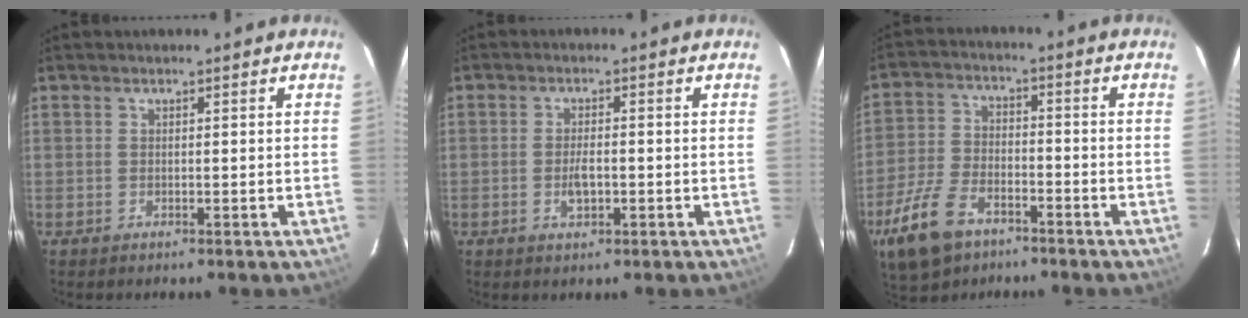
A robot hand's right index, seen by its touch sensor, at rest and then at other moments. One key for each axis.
{"total": 3.5, "fx": -1.0, "fy": 1.5, "fz": 3.0, "tx": -0.059, "ty": -0.001, "tz": -0.015}
{"total": 12.8, "fx": -7.9, "fy": 7.0, "fz": 7.3, "tx": -0.182, "ty": -0.009, "tz": -0.147}